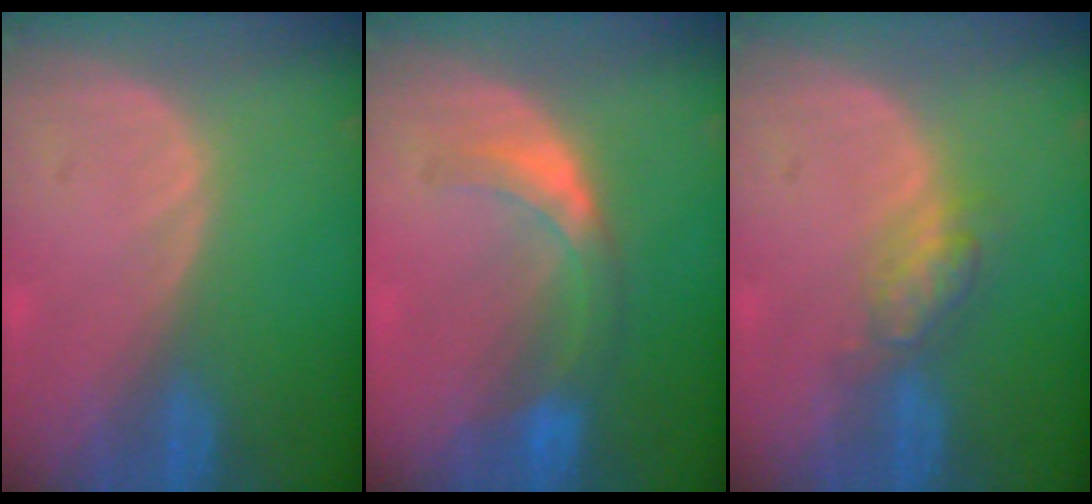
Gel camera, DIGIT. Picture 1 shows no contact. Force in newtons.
{"total": 6.0, "press": 5.4, "slide": 2.6}
{"total": 4.7, "press": 4.2, "slide": 2.1}